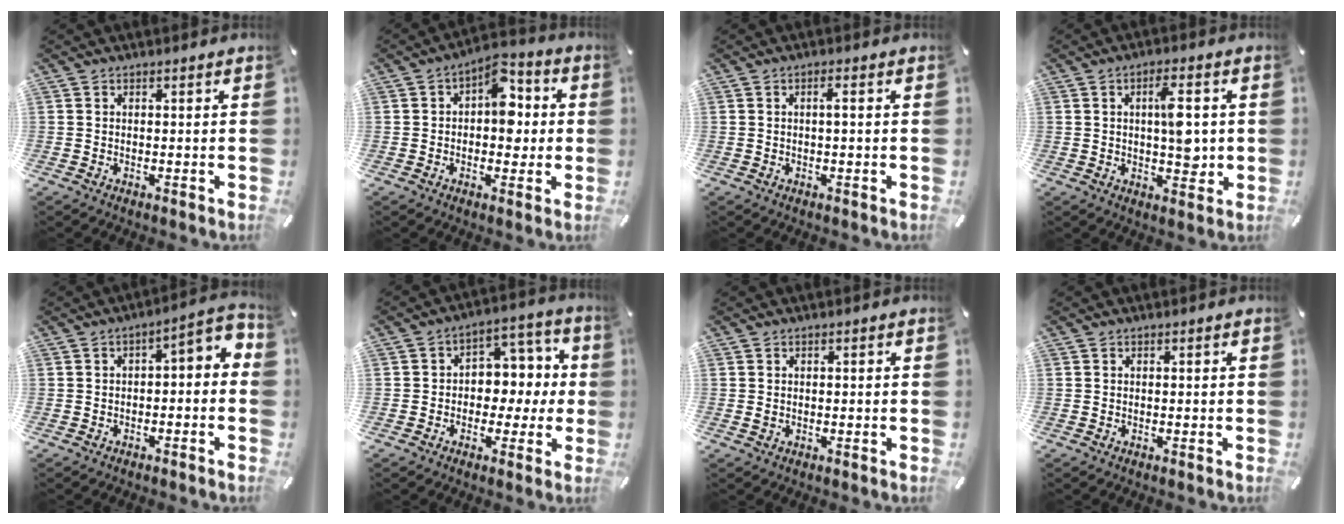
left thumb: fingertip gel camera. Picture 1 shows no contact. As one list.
[{"total": 9.9, "force": [1.5, 6.4, 7.4], "torque": [-0.083, -0.006, 0.021]}, {"total": 1.8, "force": [0.1, 0.3, 1.8], "torque": [-0.035, 0.002, 0.000]}, {"total": 8.6, "force": [0.9, 3.9, 7.6], "torque": [-0.107, -0.007, 0.007]}, {"total": 5.0, "force": [-1.8, 2.4, 4.0], "torque": [-0.056, 0.005, -0.039]}, {"total": 8.3, "force": [-0.8, 7.2, 4.2], "torque": [-0.043, 0.008, -0.018]}, {"total": 0.6, "force": [-0.1, 0.5, 0.4], "torque": [-0.007, 0.000, -0.002]}, {"total": 0.0}]